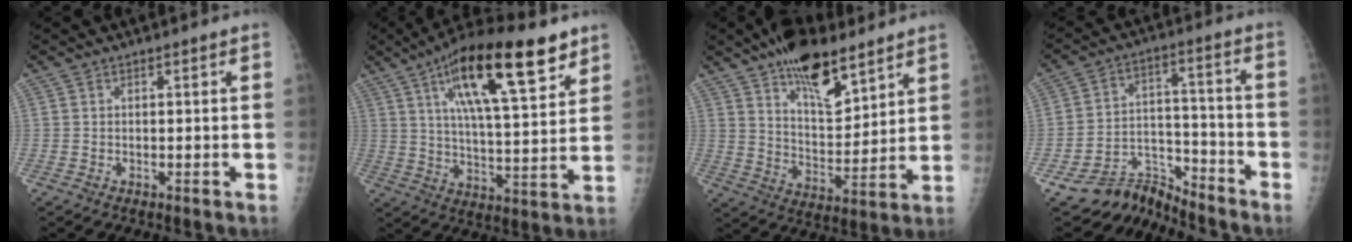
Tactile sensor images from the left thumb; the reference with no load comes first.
{"total": 20.9, "force": [11.4, 6.3, 16.4], "torque": [-0.243, -0.030, 0.184]}
{"total": 15.4, "force": [10.4, 6.6, 9.3], "torque": [-0.112, -0.062, 0.179]}
{"total": 8.4, "force": [-8.1, 1.9, -1.5], "torque": [0.042, 0.097, -0.146]}